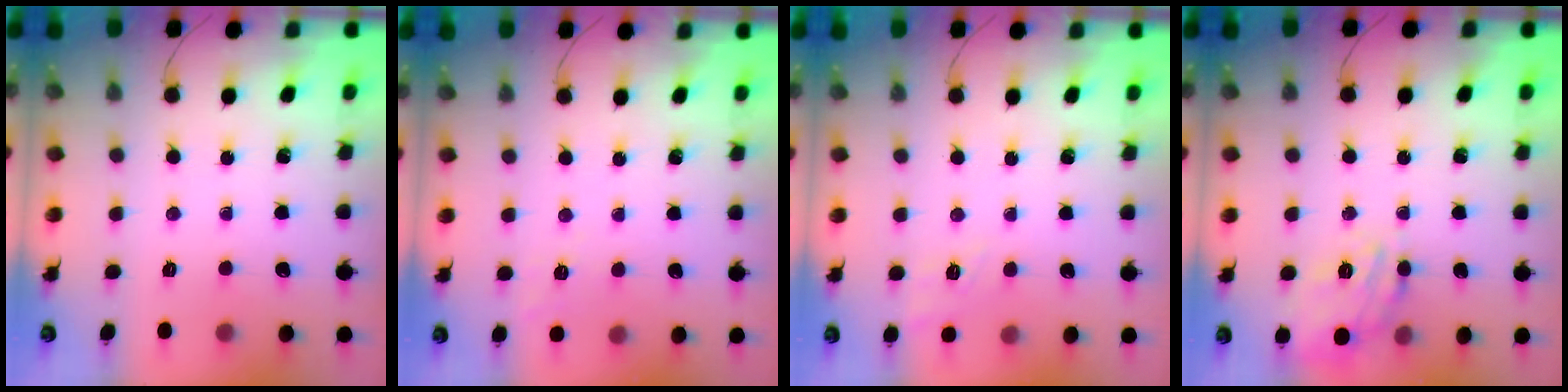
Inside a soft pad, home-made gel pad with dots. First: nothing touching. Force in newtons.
{"total": 4.1, "press": 3.7, "slide": 1.8}
{"total": 9.4, "press": 9.1, "slide": 2.4}
{"total": 11.1, "press": 11.1, "slide": 0.6}